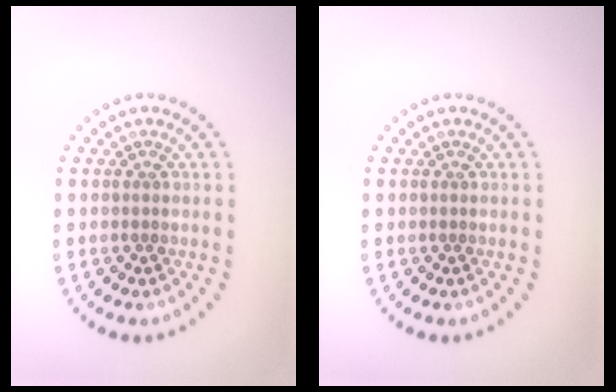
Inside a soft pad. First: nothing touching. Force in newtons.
{"total": 0.0}